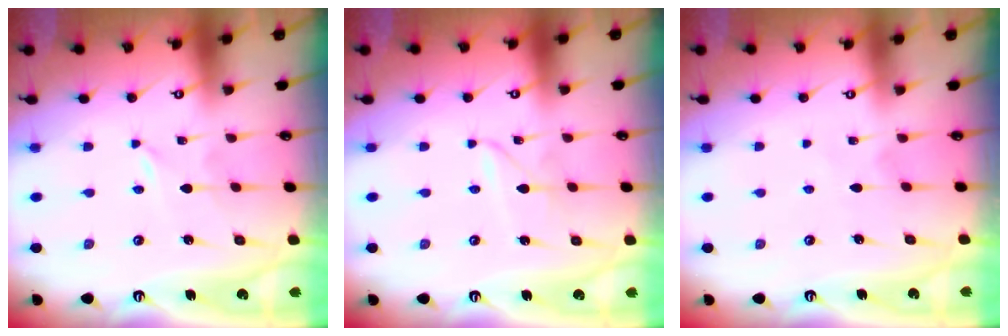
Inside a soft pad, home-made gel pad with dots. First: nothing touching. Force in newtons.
{"total": 1.5, "press": 1.5, "slide": 0.2}
{"total": 3.2, "press": 3.2, "slide": 0.4}